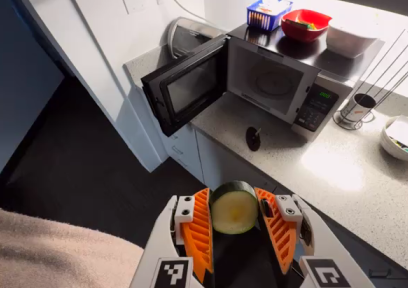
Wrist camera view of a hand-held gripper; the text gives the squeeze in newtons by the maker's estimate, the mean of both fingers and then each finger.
{"total": 11.5, "left": 11.7, "right": 11.3}